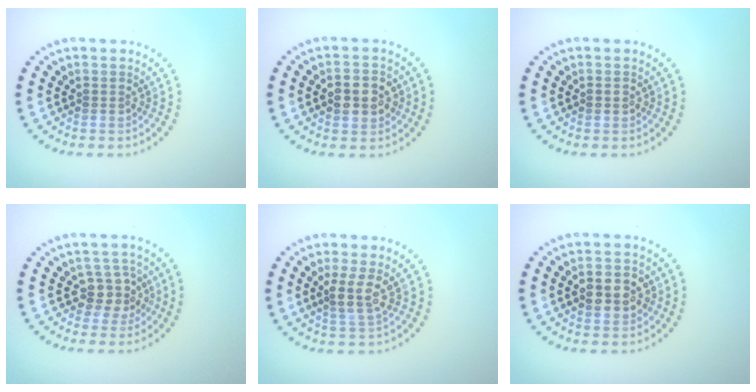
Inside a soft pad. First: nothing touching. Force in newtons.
{"total": 2.8, "press": 2.8, "slide": 0.2}
{"total": 0.8, "press": 0.8, "slide": 0.2}
{"total": 2.7, "press": 2.4, "slide": 1.2}
{"total": 2.6, "press": 2.2, "slide": 1.5}
{"total": 3.1, "press": 3.1, "slide": 0.3}